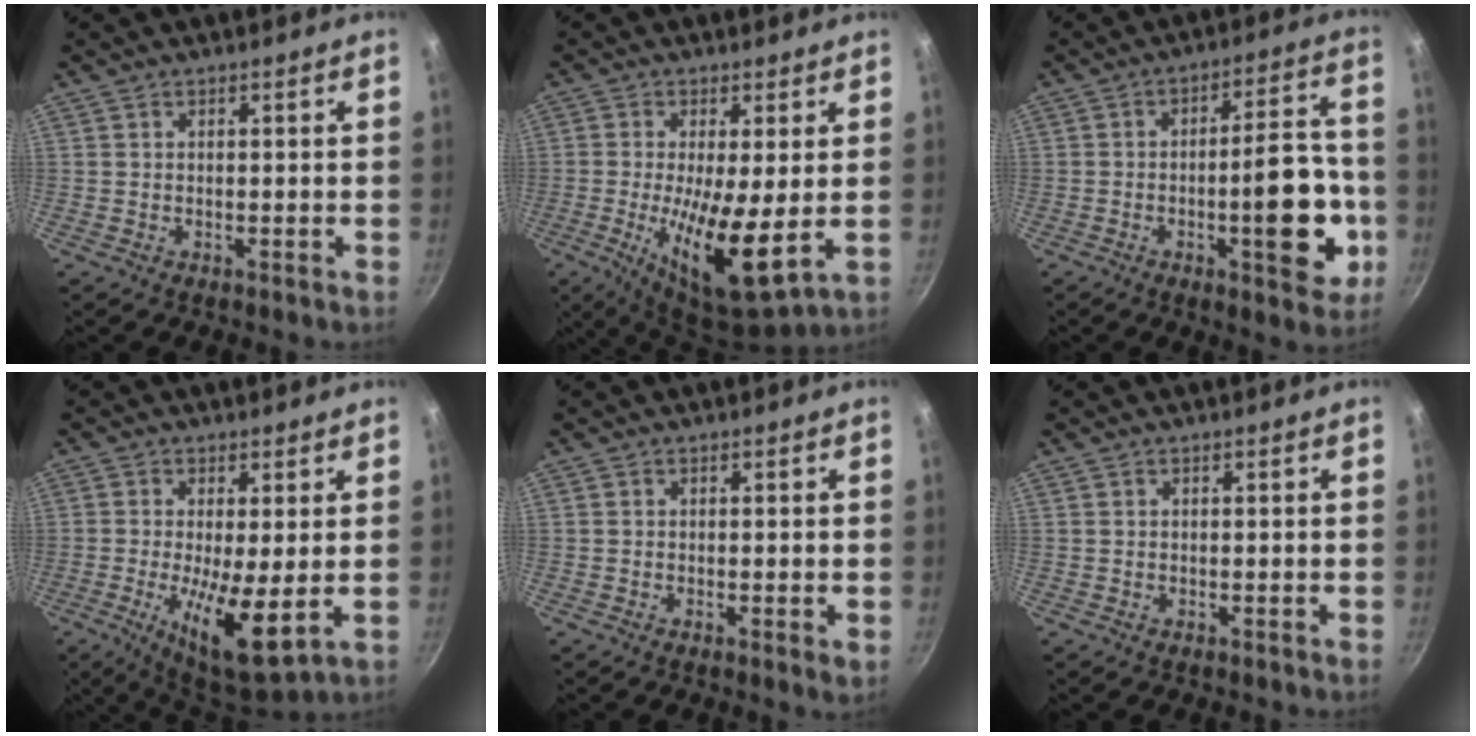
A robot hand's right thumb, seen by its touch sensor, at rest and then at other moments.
{"total": 13.3, "force": [-1.3, 3.7, 12.7], "torque": [-0.224, -0.020, -0.016]}
{"total": 16.0, "force": [-4.5, 5.7, 14.2], "torque": [-0.159, 0.034, -0.061]}
{"total": 11.9, "force": [-1.5, 3.4, 11.3], "torque": [-0.187, -0.020, -0.016]}
{"total": 1.4, "force": [-0.2, 0.2, 1.4], "torque": [-0.022, -0.006, -0.004]}
{"total": 0.0}